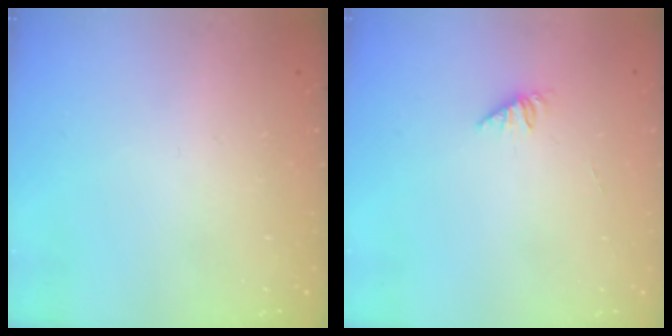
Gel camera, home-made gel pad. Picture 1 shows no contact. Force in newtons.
{"total": 1.1, "press": 1.0, "slide": 0.3}